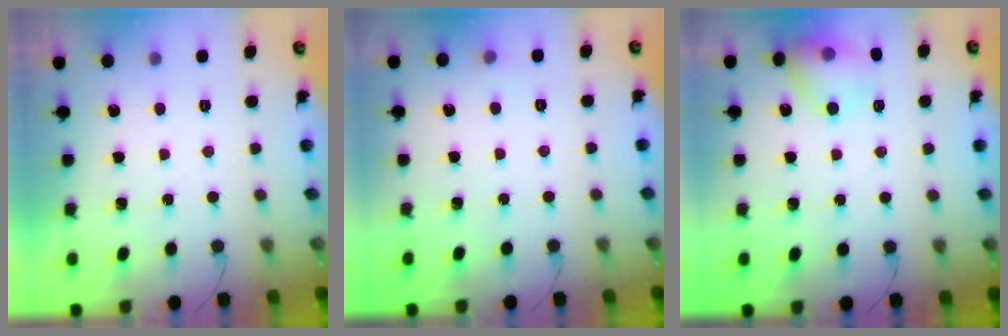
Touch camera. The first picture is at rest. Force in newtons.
{"total": 4.2, "press": 4.0, "slide": 1.2}
{"total": 11.8, "press": 11.6, "slide": 1.8}